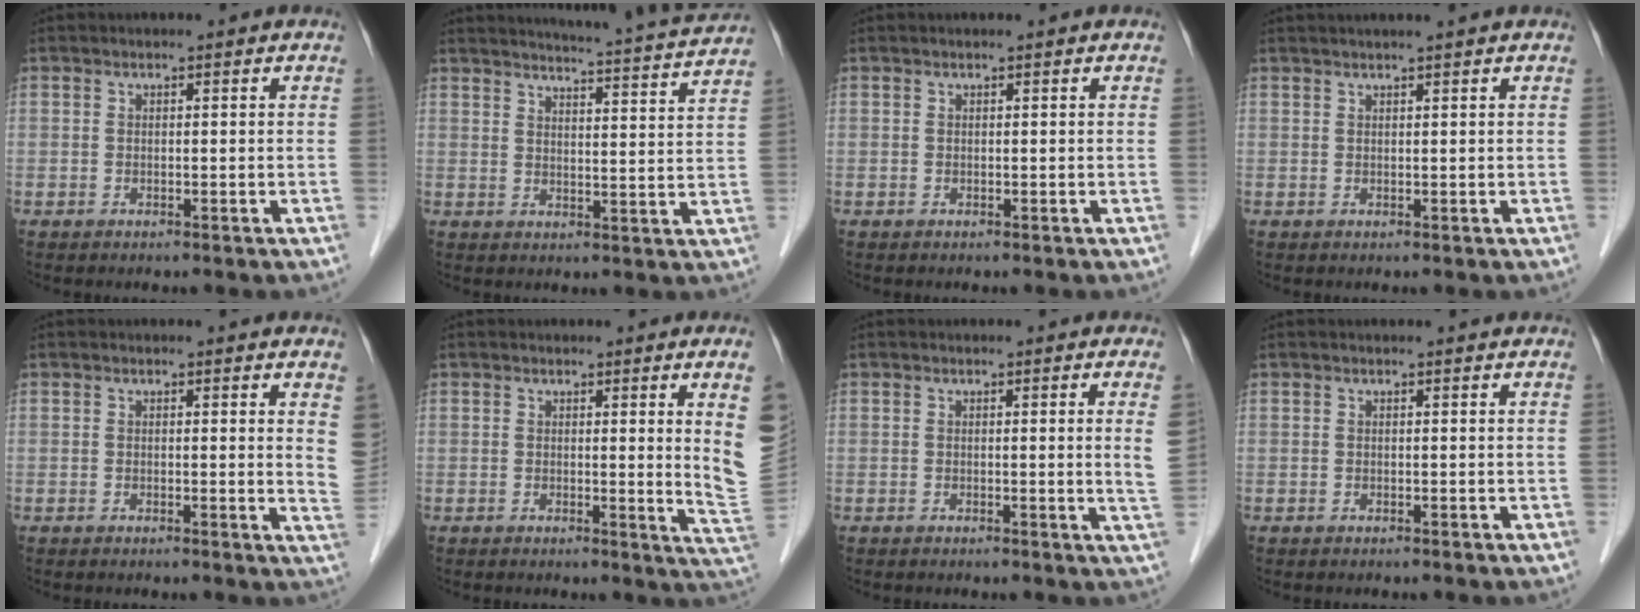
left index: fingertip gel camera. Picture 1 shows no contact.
{"total": 14.8, "force": [14.2, -0.9, 4.4], "torque": [-0.076, -0.032, 0.173]}
{"total": 0.5, "force": [0.5, 0.0, 0.3], "torque": [-0.003, 0.006, 0.008]}
{"total": 4.9, "force": [4.2, -0.3, 2.4], "torque": [-0.029, 0.029, 0.058]}
{"total": 4.2, "force": [3.0, 1.0, 2.8], "torque": [-0.029, -0.011, 0.014]}
{"total": 6.6, "force": [2.0, -0.5, 6.3], "torque": [-0.066, -0.020, 0.018]}
{"total": 2.6, "force": [0.7, -0.6, 2.4], "torque": [-0.034, -0.006, 0.008]}
{"total": 1.6, "force": [1.6, 0.1, 0.3], "torque": [-0.011, 0.008, 0.016]}